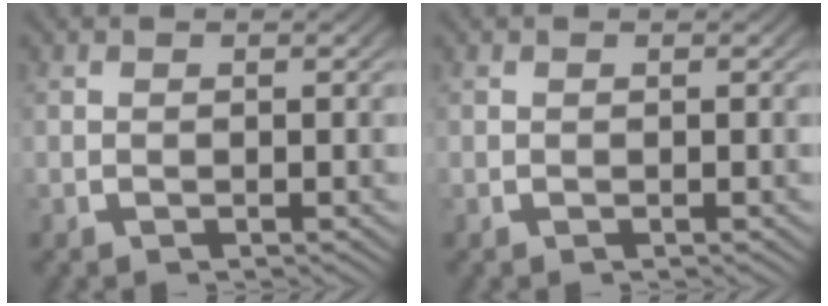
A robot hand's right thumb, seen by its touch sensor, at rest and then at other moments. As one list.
[{"total": 0.0}]